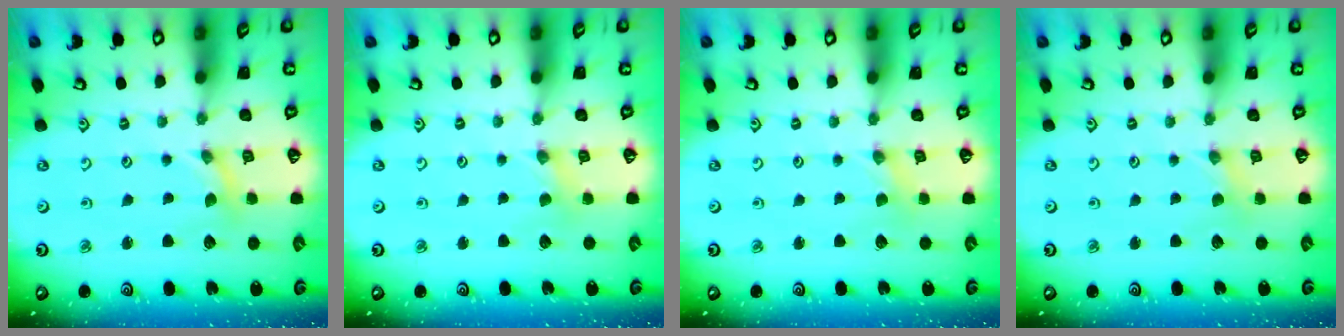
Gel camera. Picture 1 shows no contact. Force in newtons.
{"total": 2.3, "press": 2.3, "slide": 0.3}
{"total": 0.0}
{"total": 0.0}